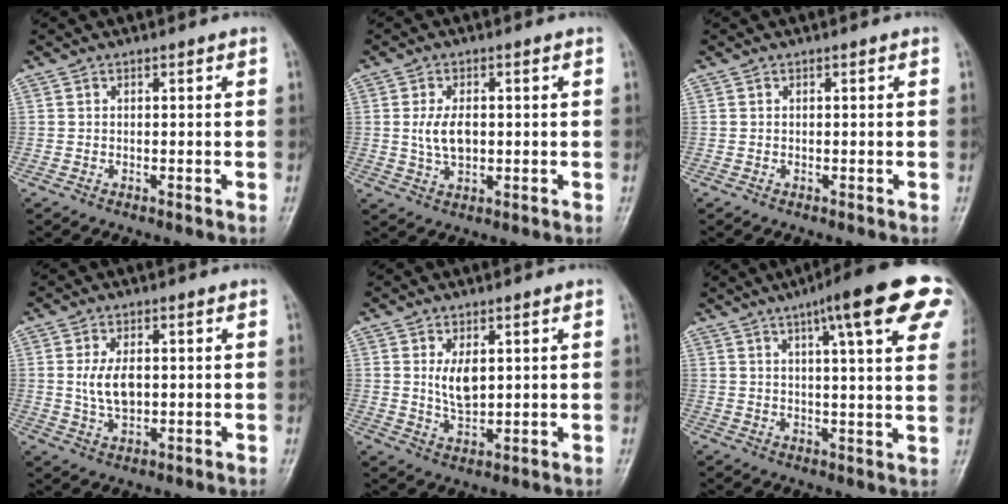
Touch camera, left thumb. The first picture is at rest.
{"total": 5.2, "force": [0.3, 3.0, 4.3], "torque": [-0.083, -0.003, 0.008]}
{"total": 0.0}
{"total": 5.7, "force": [0.6, 3.2, 4.7], "torque": [-0.087, -0.006, 0.015]}
{"total": 5.3, "force": [1.5, 2.7, 4.3], "torque": [-0.068, -0.017, 0.033]}
{"total": 19.5, "force": [9.9, 3.6, 16.3], "torque": [-0.210, -0.008, 0.120]}